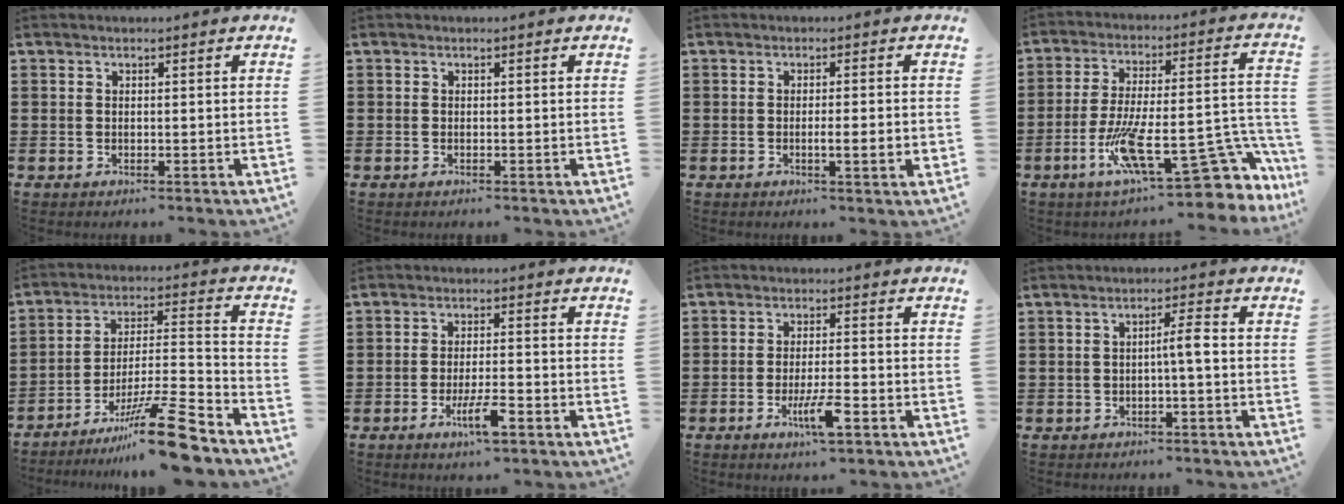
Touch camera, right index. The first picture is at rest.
{"total": 0.0}
{"total": 3.1, "force": [-0.7, 0.0, 3.0], "torque": [-0.050, -0.006, -0.014]}
{"total": 19.9, "force": [-8.4, 6.4, 16.8], "torque": [-0.275, 0.010, -0.129]}
{"total": 14.7, "force": [-10.9, 1.5, 9.6], "torque": [-0.129, 0.051, -0.189]}
{"total": 5.7, "force": [-2.9, 1.1, 4.8], "torque": [-0.103, -0.012, -0.055]}
{"total": 5.9, "force": [-2.7, 0.9, 5.2], "torque": [-0.101, -0.012, -0.048]}
{"total": 3.1, "force": [-0.5, 0.0, 3.1], "torque": [-0.056, 0.001, -0.013]}